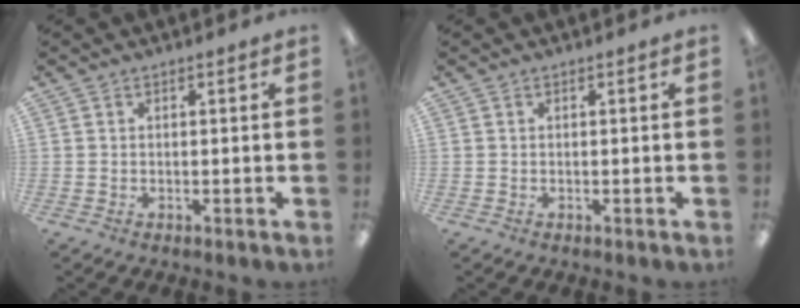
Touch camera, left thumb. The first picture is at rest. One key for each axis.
{"total": 0.0}